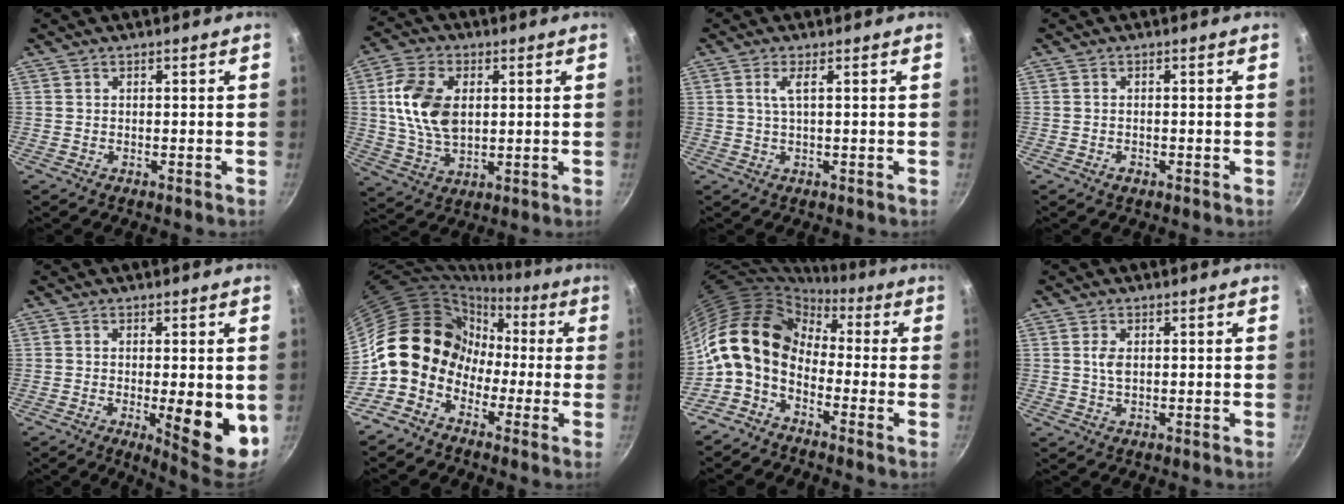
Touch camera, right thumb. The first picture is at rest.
{"total": 12.6, "force": [1.9, 7.9, 9.6], "torque": [-0.170, -0.002, 0.036]}
{"total": 2.4, "force": [0.6, 0.4, 2.3], "torque": [-0.054, 0.002, 0.016]}
{"total": 1.3, "force": [-0.7, 0.8, 0.7], "torque": [-0.013, 0.002, -0.012]}
{"total": 10.4, "force": [-1.7, 3.0, 9.8], "torque": [-0.122, -0.007, -0.013]}
{"total": 12.0, "force": [-3.1, 10.1, 5.7], "torque": [-0.036, 0.043, -0.074]}
{"total": 13.5, "force": [-1.7, 10.0, 8.8], "torque": [-0.135, 0.042, -0.054]}
{"total": 2.4, "force": [0.4, 1.3, 1.9], "torque": [-0.036, -0.001, 0.007]}